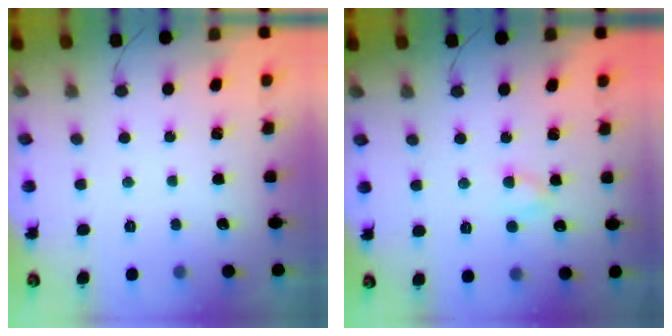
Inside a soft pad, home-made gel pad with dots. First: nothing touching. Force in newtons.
{"total": 3.1, "press": 3.0, "slide": 0.7}